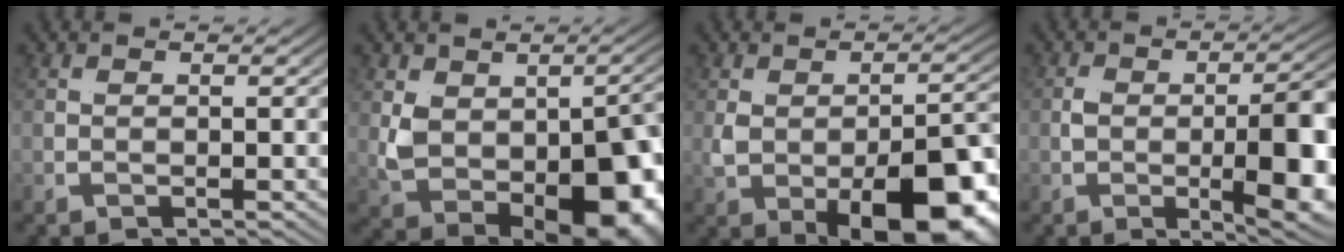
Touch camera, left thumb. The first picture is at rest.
{"total": 11.9, "force": [-1.2, 7.3, 9.3], "torque": [-0.155, -0.023, -0.008]}
{"total": 8.4, "force": [-2.2, 2.6, 7.7], "torque": [-0.120, -0.015, -0.016]}
{"total": 6.7, "force": [-1.2, 0.5, 6.6], "torque": [-0.095, 0.001, -0.013]}